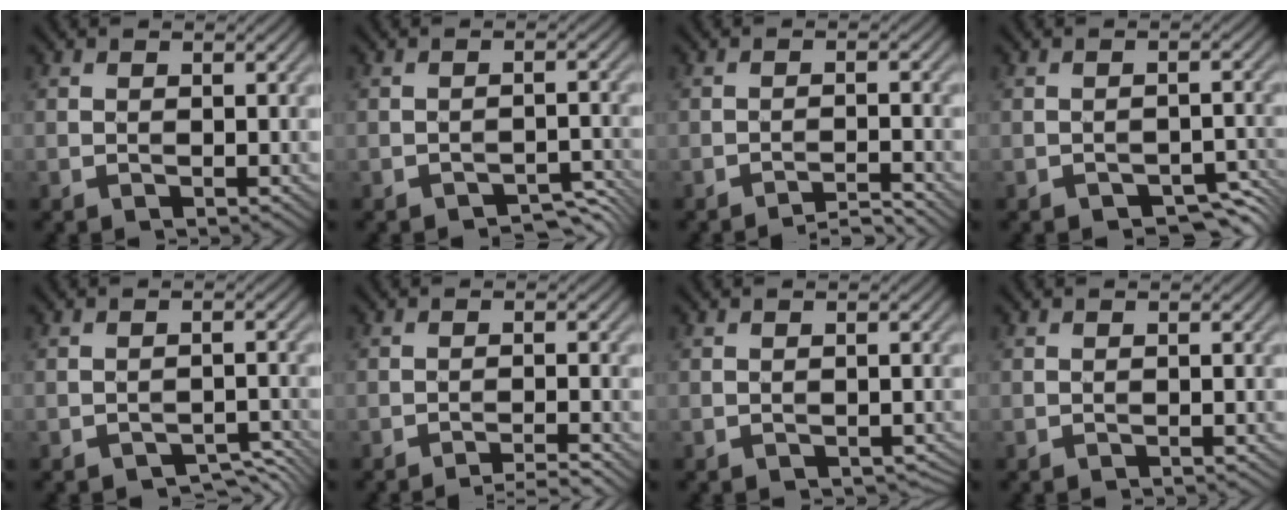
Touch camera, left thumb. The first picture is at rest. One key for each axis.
{"total": 2.4, "fx": -2.4, "fy": 0.4, "fz": 0.4, "tx": -0.006, "ty": 0.005, "tz": -0.034}
{"total": 2.6, "fx": -2.5, "fy": -0.5, "fz": 0.3, "tx": 0.002, "ty": 0.010, "tz": -0.054}
{"total": 2.7, "fx": -2.3, "fy": 0.9, "fz": 1.0, "tx": -0.017, "ty": 0.001, "tz": -0.029}
{"total": 2.6, "fx": -2.5, "fy": 0.6, "fz": 0.4, "tx": -0.010, "ty": 0.002, "tz": -0.035}
{"total": 2.3, "fx": -2.1, "fy": -0.5, "fz": 0.7, "tx": -0.001, "ty": 0.009, "tz": -0.050}
{"total": 0.6, "fx": -0.6, "fy": 0.1, "fz": -0.1, "tx": 0.002, "ty": -0.001, "tz": -0.010}
{"total": 0.6, "fx": -0.4, "fy": -0.3, "fz": -0.3, "tx": 0.008, "ty": 0.002, "tz": -0.011}